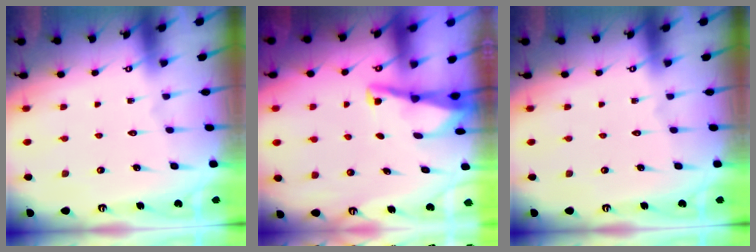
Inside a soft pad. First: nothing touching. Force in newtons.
{"total": 3.3, "press": 3.3, "slide": 0.6}
{"total": 0.0}